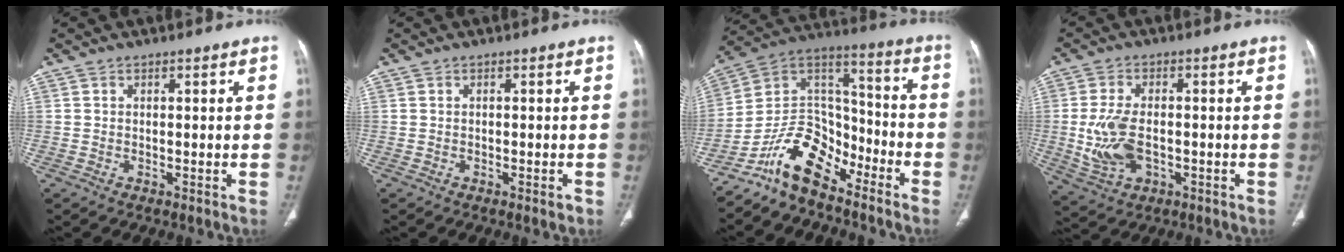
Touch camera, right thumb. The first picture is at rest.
{"total": 1.0, "force": [-0.5, 0.3, 0.8], "torque": [-0.014, -0.002, -0.004]}
{"total": 13.5, "force": [-9.8, 6.9, 6.3], "torque": [-0.091, 0.100, -0.190]}
{"total": 9.2, "force": [-1.3, 5.5, 7.3], "torque": [-0.150, 0.003, -0.016]}